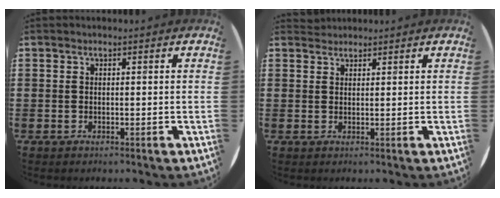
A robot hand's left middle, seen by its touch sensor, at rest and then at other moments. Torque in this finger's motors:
{"motor_torque": [-0.45, -0.19, 0.02, -0.01]}